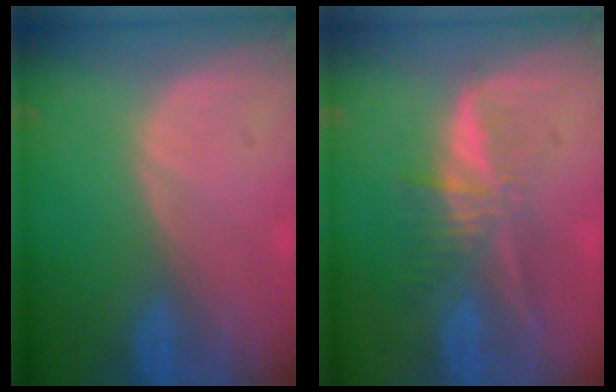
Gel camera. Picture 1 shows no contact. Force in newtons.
{"total": 6.1, "press": 5.4, "slide": 2.7}